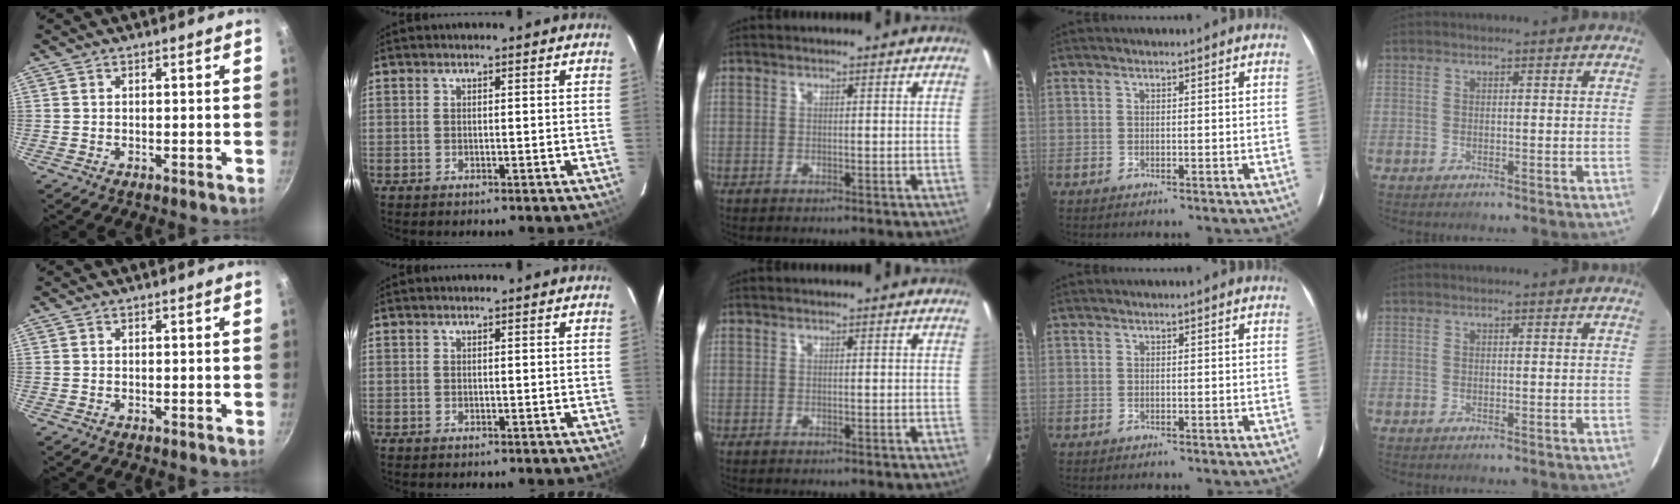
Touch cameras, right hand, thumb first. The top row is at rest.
{}